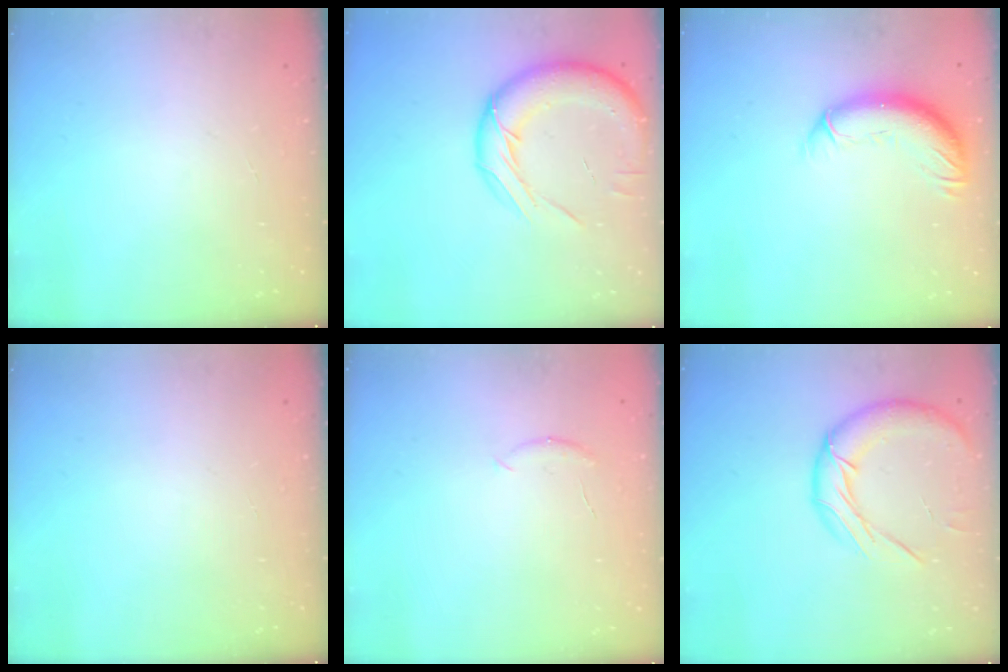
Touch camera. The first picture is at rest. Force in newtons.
{"total": 16.0, "press": 15.9, "slide": 1.9}
{"total": 11.7, "press": 11.5, "slide": 2.1}
{"total": 0.0}
{"total": 5.0, "press": 4.9, "slide": 1.0}
{"total": 15.6, "press": 15.4, "slide": 2.7}